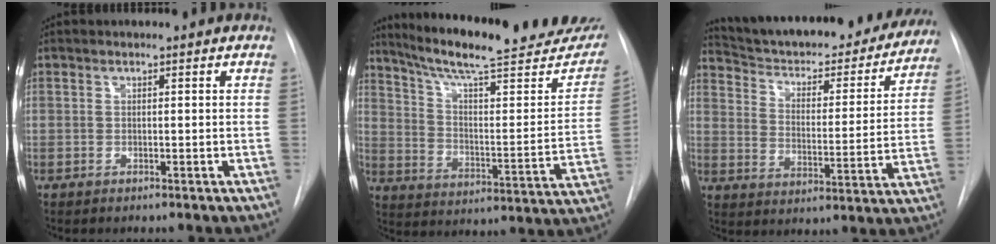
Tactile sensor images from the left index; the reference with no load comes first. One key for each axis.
{"total": 26.6, "fx": 22.5, "fy": 4.9, "fz": 13.3, "tx": -0.201, "ty": -0.049, "tz": 0.301}
{"total": 26.3, "fx": 23.7, "fy": 6.0, "fz": 9.7, "tx": -0.153, "ty": -0.040, "tz": 0.313}